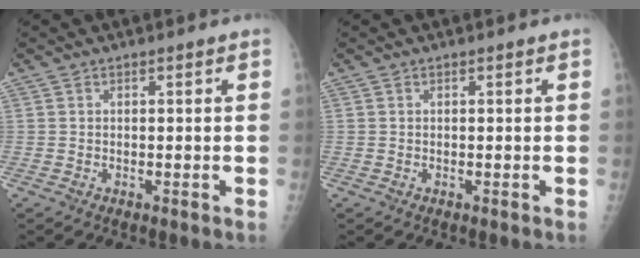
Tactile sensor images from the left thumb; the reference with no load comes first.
{"total": 0.0}